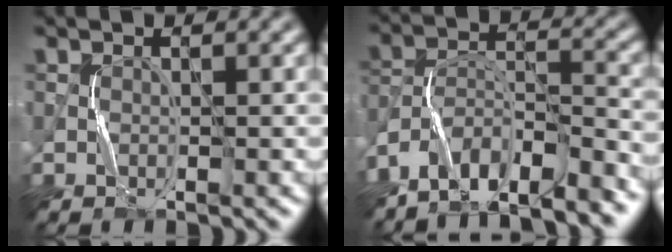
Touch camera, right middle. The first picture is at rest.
{"total": 8.6, "force": [-7.5, 1.9, 3.9], "torque": [-0.075, 0.002, -0.137]}